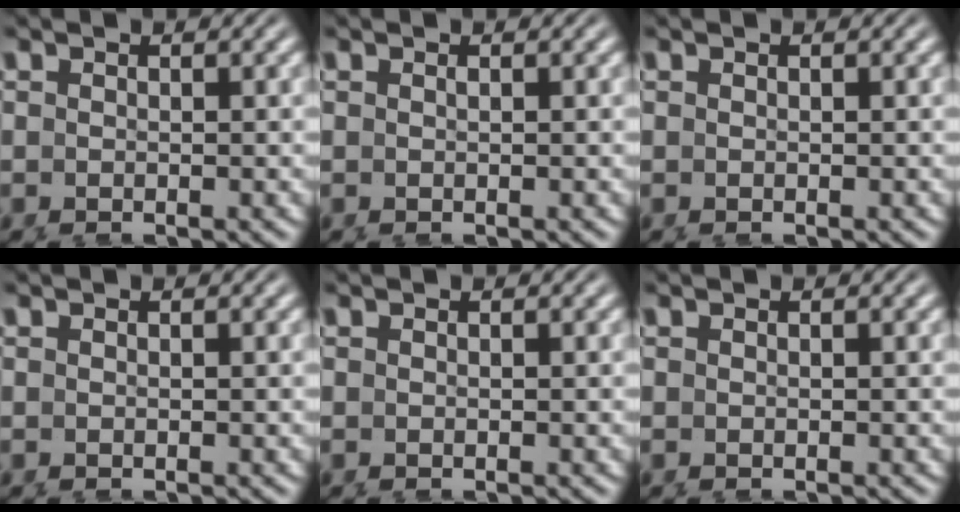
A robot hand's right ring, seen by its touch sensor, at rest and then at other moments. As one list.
[{"total": 0.0}, {"total": 0.0}, {"total": 0.0}, {"total": 0.0}, {"total": 0.0}]